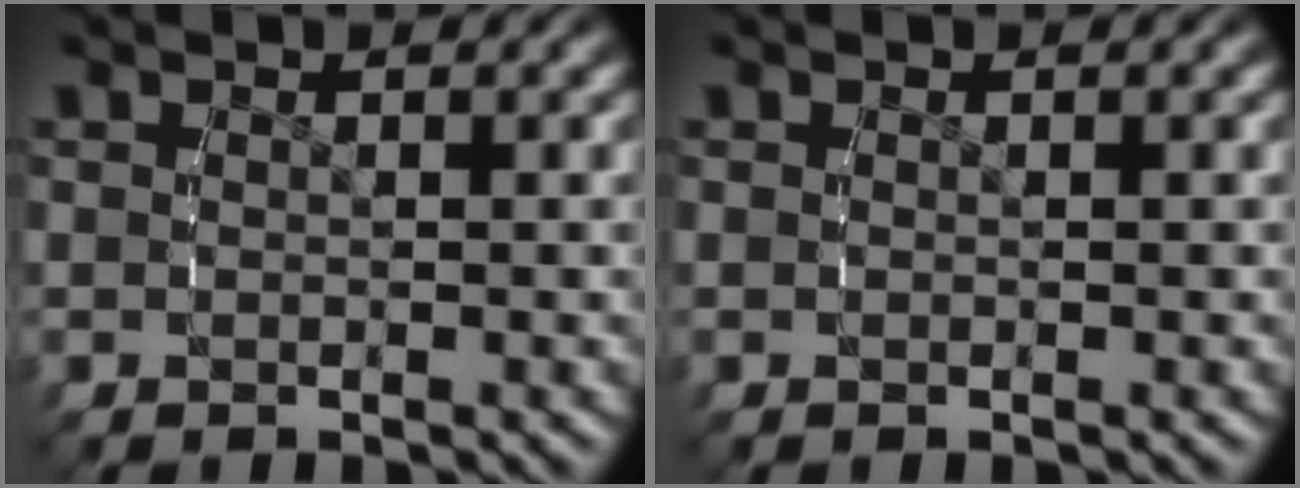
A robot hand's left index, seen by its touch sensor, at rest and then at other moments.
{"total": 0.0}